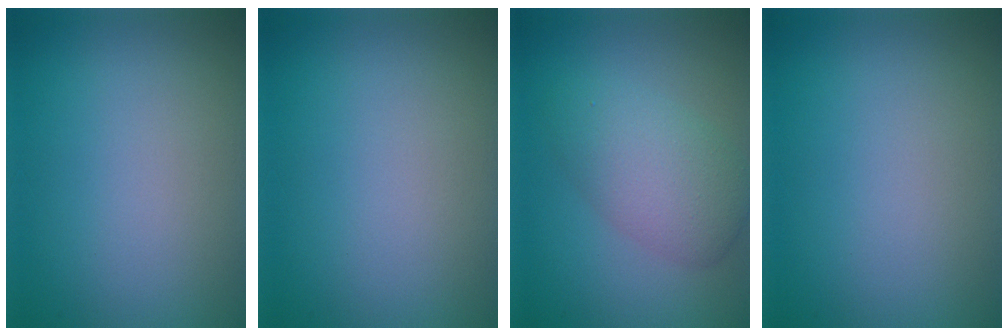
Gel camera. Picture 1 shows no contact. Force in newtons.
{"total": 0.0}
{"total": 4.6, "press": 4.6, "slide": 0.1}
{"total": 0.0}